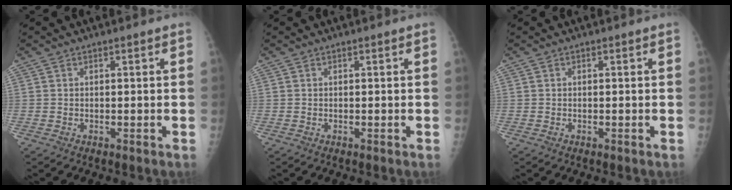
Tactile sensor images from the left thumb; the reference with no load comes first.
{"total": 0.0}
{"total": 0.0}